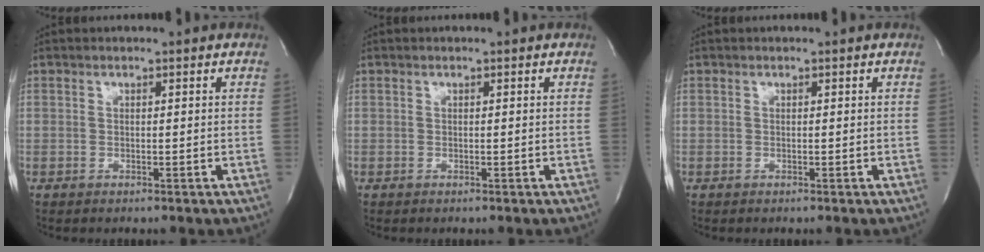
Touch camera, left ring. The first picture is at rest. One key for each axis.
{"total": 0.0}
{"total": 0.0}